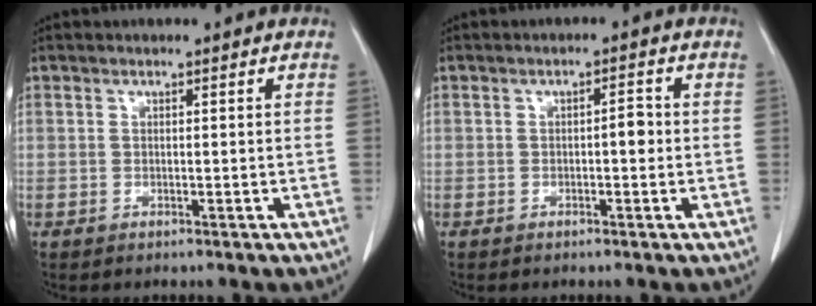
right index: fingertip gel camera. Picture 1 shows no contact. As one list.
[{"total": 2.0, "force": [-0.2, 0.7, 1.9], "torque": [-0.023, 0.005, -0.005]}]